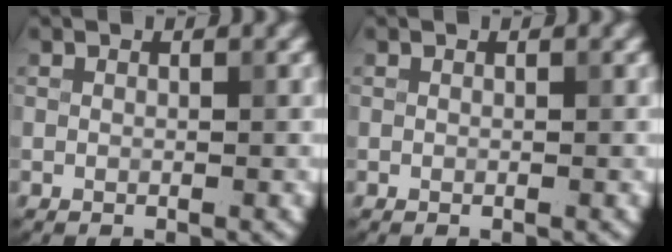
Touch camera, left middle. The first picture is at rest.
{"total": 0.0}